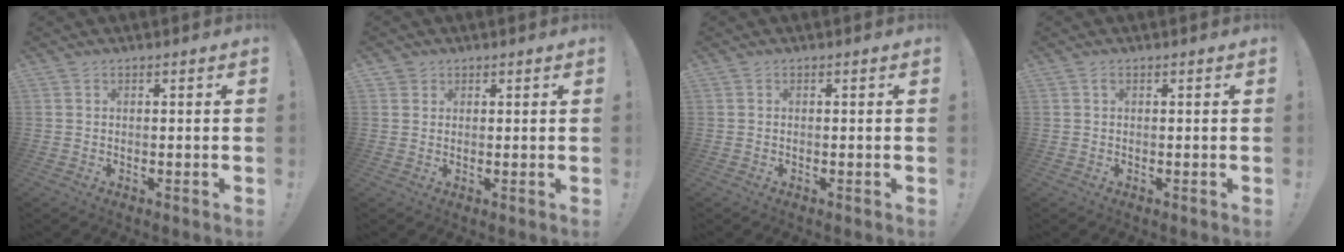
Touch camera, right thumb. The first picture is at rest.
{"total": 2.0, "force": [1.2, 1.6, 0.1], "torque": [0.011, -0.008, 0.020]}
{"total": 0.0}
{"total": 0.5, "force": [0.1, 0.4, 0.4], "torque": [-0.005, 0.000, 0.001]}